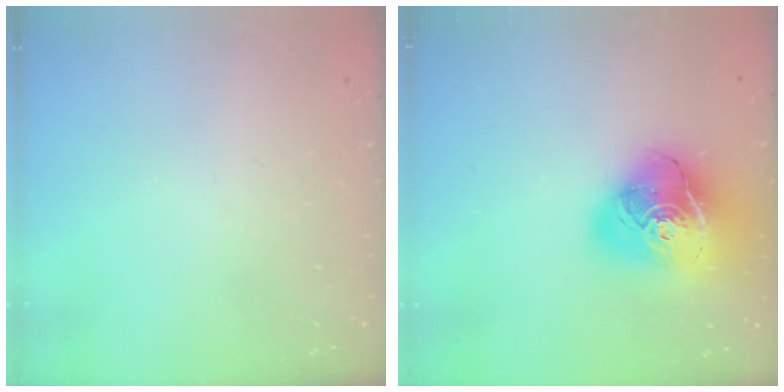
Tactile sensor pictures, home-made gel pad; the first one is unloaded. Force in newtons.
{"total": 22.2, "press": 22.0, "slide": 2.8}